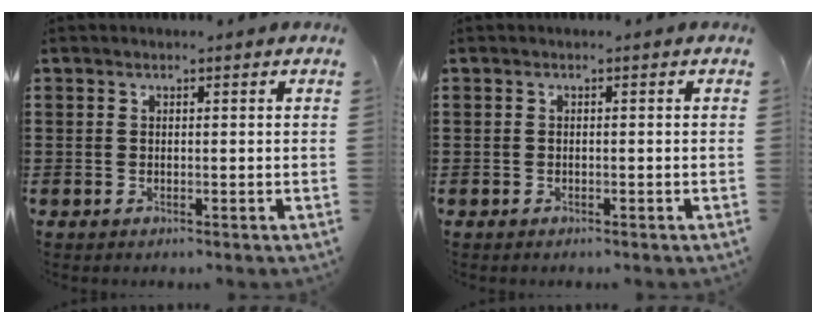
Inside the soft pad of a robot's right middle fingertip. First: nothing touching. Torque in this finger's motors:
{"motor_torque": [0.17, -0.06, 0.00, 0.00]}